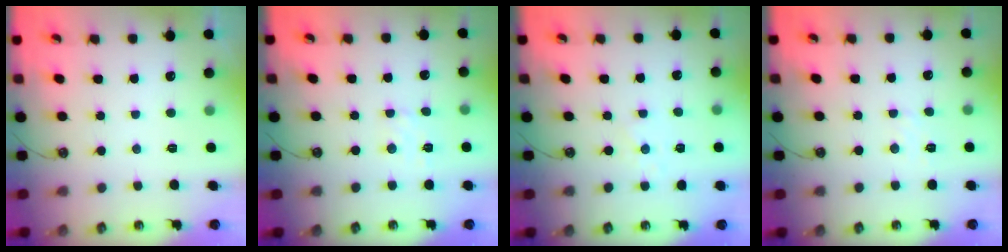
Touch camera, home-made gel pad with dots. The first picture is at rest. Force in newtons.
{"total": 3.6, "press": 3.5, "slide": 0.5}
{"total": 2.8, "press": 2.8, "slide": 0.3}
{"total": 4.8, "press": 4.8, "slide": 0.6}